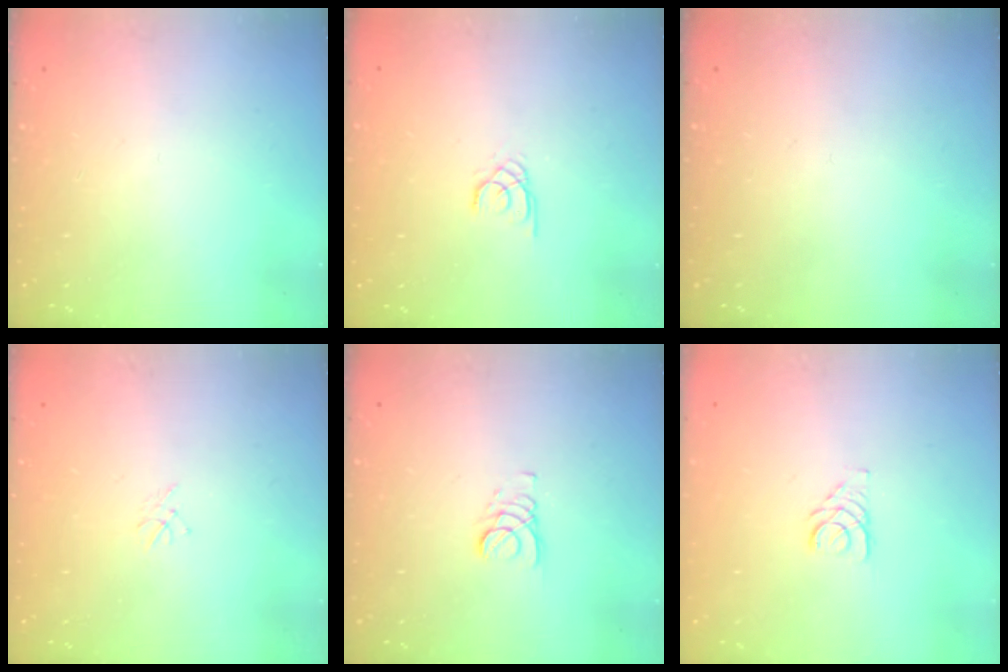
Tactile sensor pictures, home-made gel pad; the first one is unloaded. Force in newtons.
{"total": 1.3, "press": 1.3, "slide": 0.1}
{"total": 0.0}
{"total": 1.5, "press": 1.4, "slide": 0.4}
{"total": 2.7, "press": 2.7, "slide": 0.3}
{"total": 2.7, "press": 2.7, "slide": 0.2}